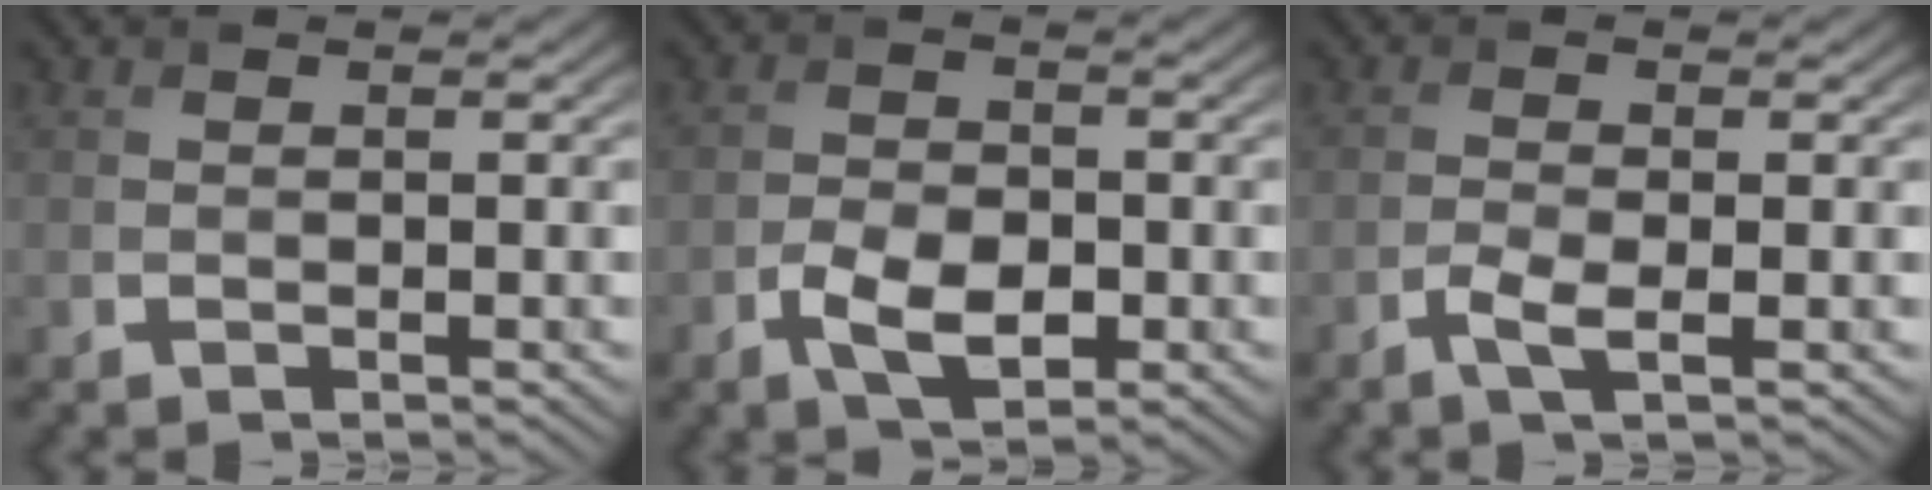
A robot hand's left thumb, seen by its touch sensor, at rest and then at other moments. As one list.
[{"total": 5.1, "force": [-2.2, 2.9, 3.6], "torque": [-0.070, -0.004, -0.044]}, {"total": 2.3, "force": [-1.1, 0.6, 1.9], "torque": [-0.046, 0.000, -0.027]}]